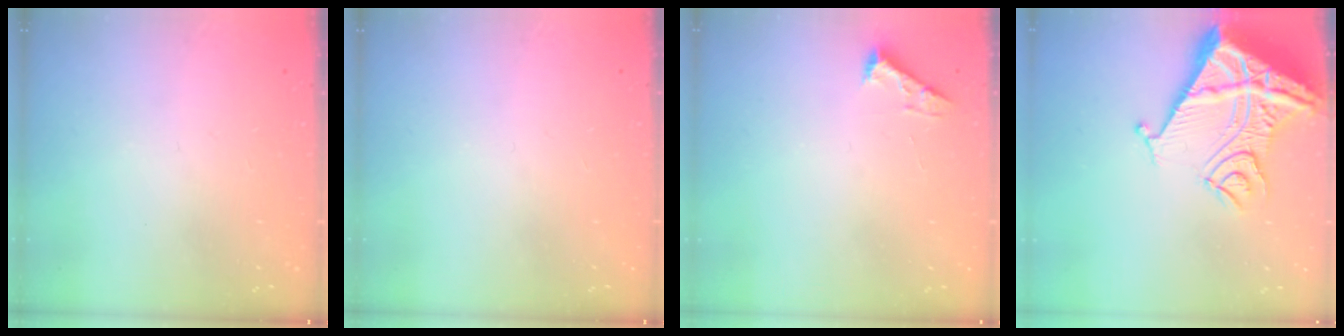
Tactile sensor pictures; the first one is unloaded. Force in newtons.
{"total": 0.0}
{"total": 2.5, "press": 2.5, "slide": 0.3}
{"total": 20.1, "press": 19.9, "slide": 2.1}